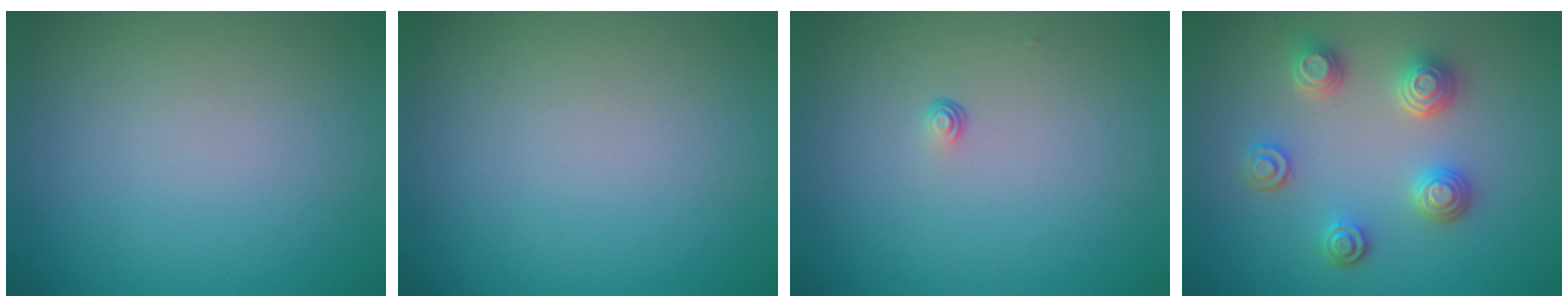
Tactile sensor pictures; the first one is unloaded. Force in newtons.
{"total": 0.0}
{"total": 0.6, "press": 0.3, "slide": 0.5}
{"total": 3.8, "press": 3.3, "slide": 2.0}